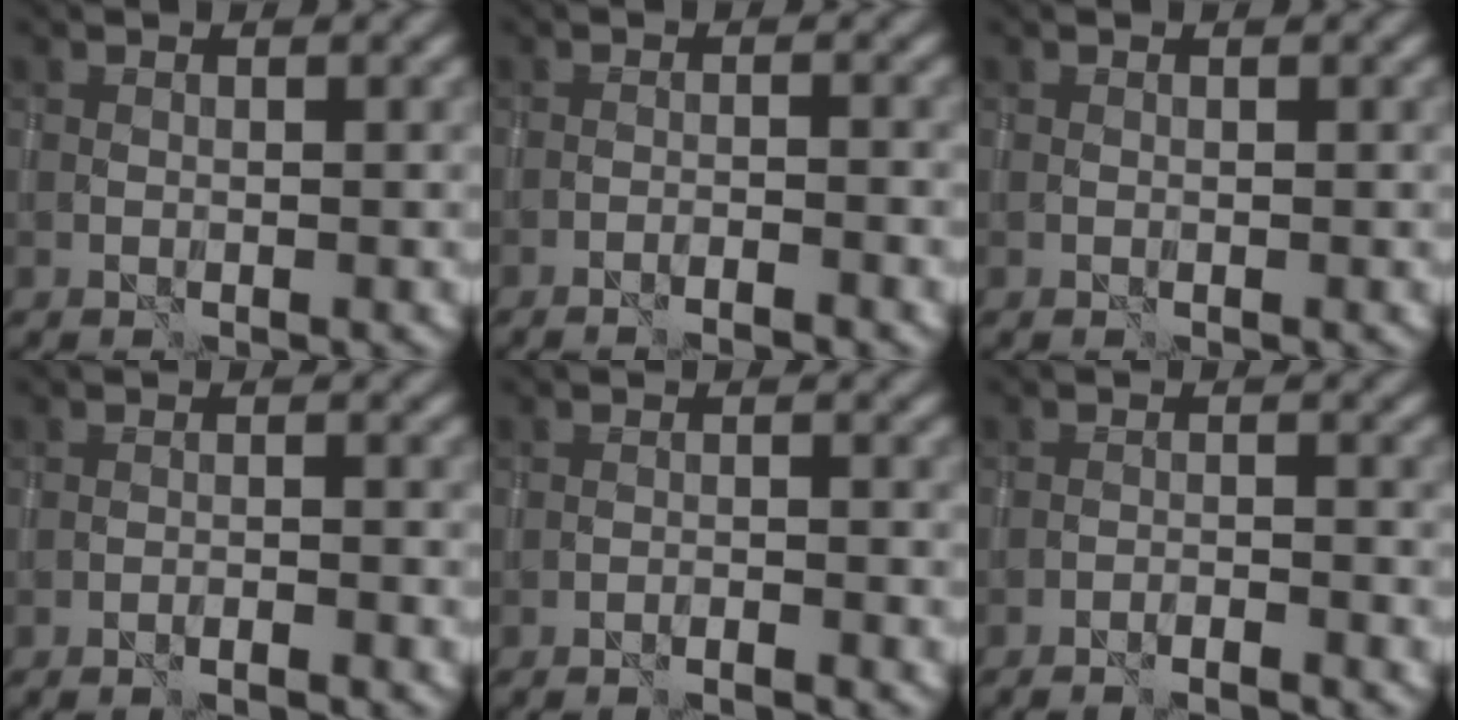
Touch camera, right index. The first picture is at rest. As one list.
[{"total": 2.0, "force": [-1.6, 0.2, 1.2], "torque": [-0.021, 0.007, -0.032]}, {"total": 0.0}, {"total": 1.4, "force": [-1.1, 0.1, 0.8], "torque": [-0.017, 0.006, -0.022]}, {"total": 1.3, "force": [-1.1, 0.0, 0.6], "torque": [-0.015, 0.006, -0.022]}, {"total": 2.2, "force": [-2.0, 0.2, 1.0], "torque": [-0.018, 0.006, -0.034]}]